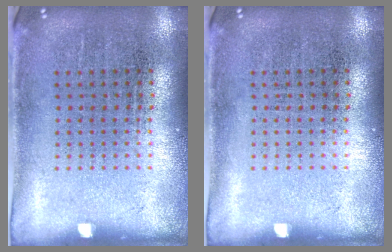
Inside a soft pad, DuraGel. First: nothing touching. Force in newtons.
{"total": 0.0}